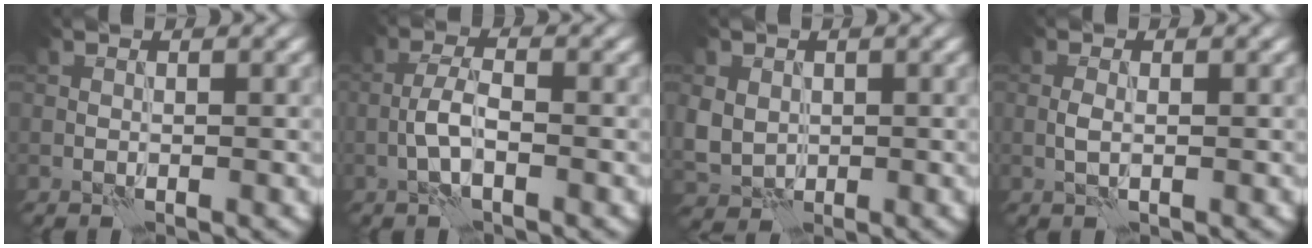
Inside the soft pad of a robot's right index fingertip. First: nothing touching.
{"total": 2.4, "force": [-0.8, 0.8, 2.2], "torque": [-0.048, 0.007, -0.023]}
{"total": 3.3, "force": [0.6, 3.0, 1.2], "torque": [-0.037, -0.004, 0.018]}
{"total": 0.9, "force": [0.1, 0.4, 0.8], "torque": [-0.021, -0.001, -0.003]}